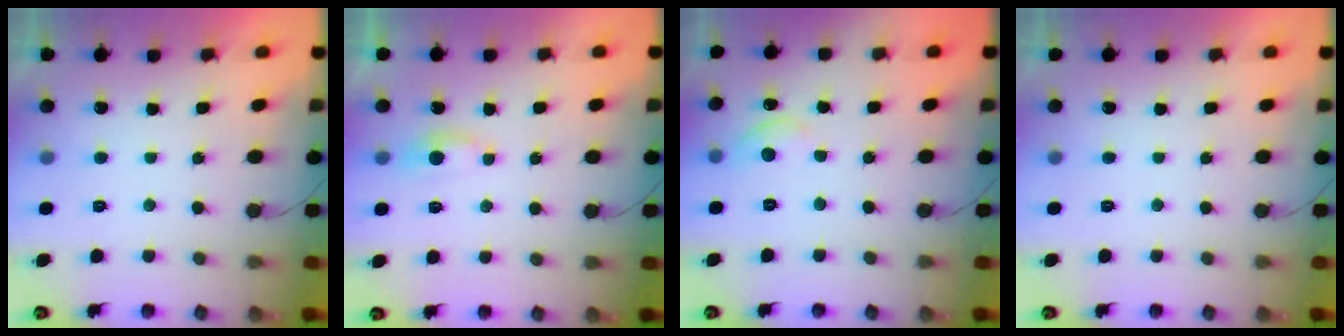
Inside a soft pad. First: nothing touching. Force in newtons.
{"total": 3.4, "press": 3.4, "slide": 0.4}
{"total": 5.5, "press": 5.5, "slide": 0.7}
{"total": 0.0}